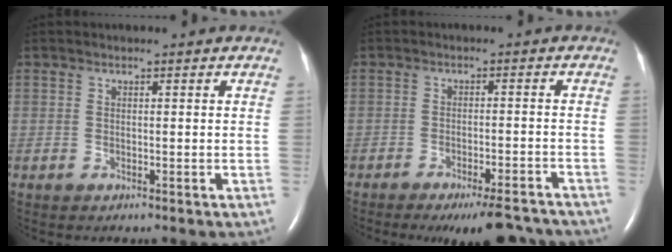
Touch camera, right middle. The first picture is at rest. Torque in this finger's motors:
{"motor_torque": [-0.05, -0.20, 0.26, 0.08]}